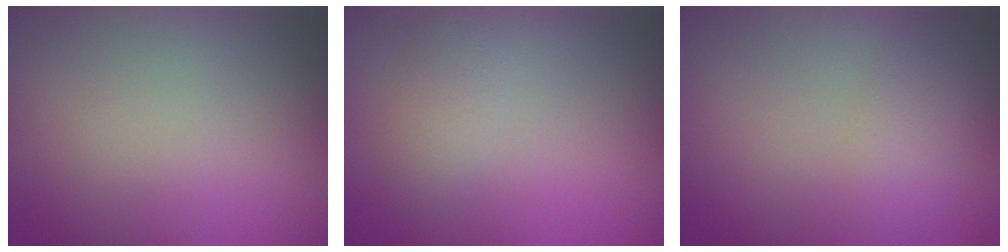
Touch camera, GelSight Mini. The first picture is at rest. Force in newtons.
{"total": 1.9, "press": 1.9, "slide": 0.1}
{"total": 2.2, "press": 2.2, "slide": 0.1}